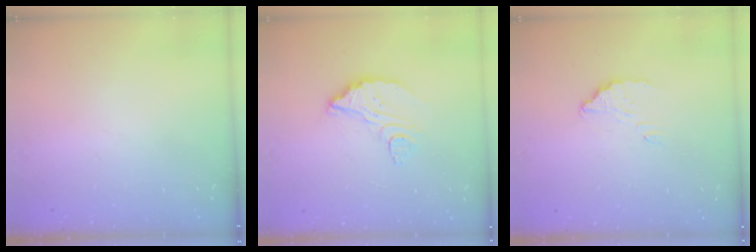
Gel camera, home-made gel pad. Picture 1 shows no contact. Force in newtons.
{"total": 9.0, "press": 8.9, "slide": 0.8}
{"total": 3.2, "press": 3.2, "slide": 0.1}